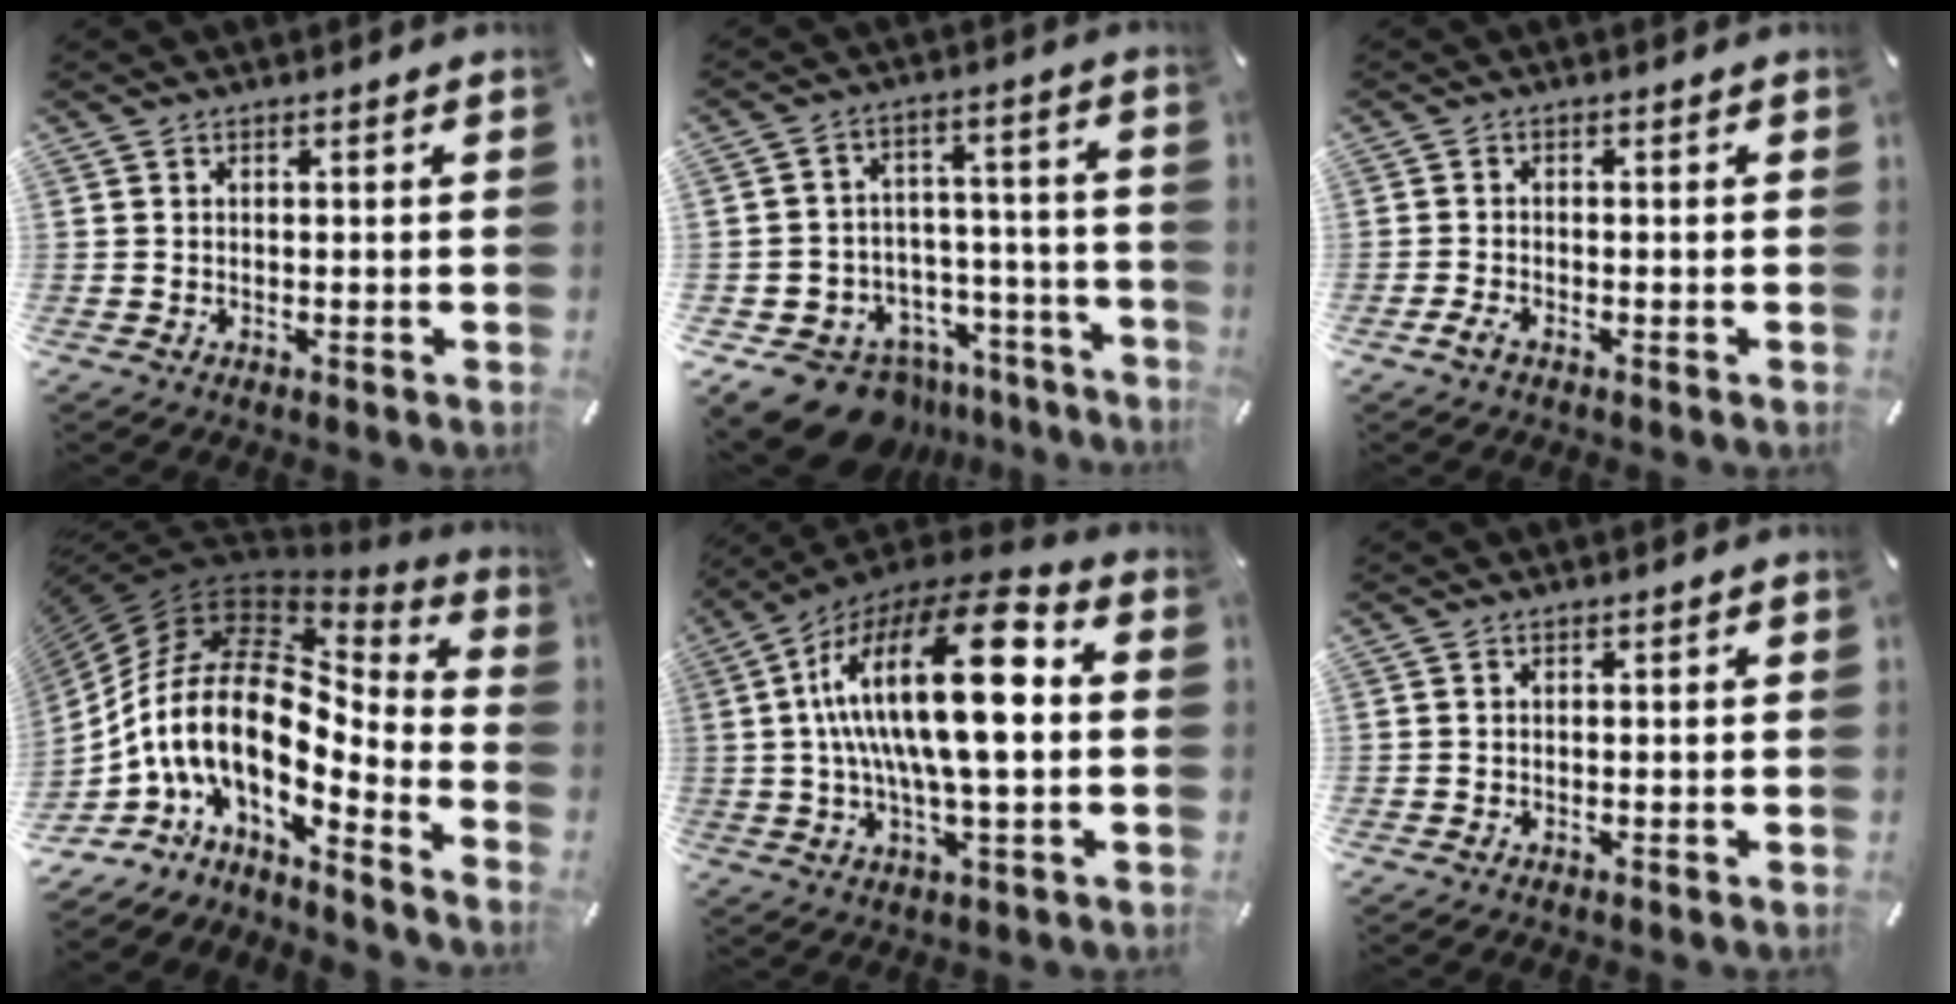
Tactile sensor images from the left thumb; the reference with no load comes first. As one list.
[{"total": 13.2, "force": [-9.8, 7.9, 4.2], "torque": [-0.062, 0.065, -0.161]}, {"total": 1.8, "force": [-1.2, 0.6, 1.1], "torque": [-0.024, 0.002, -0.023]}, {"total": 19.1, "force": [-1.0, 10.7, 15.8], "torque": [-0.333, -0.046, -0.026]}, {"total": 25.2, "force": [3.0, 9.0, 23.4], "torque": [-0.442, -0.006, 0.042]}, {"total": 0.0}]